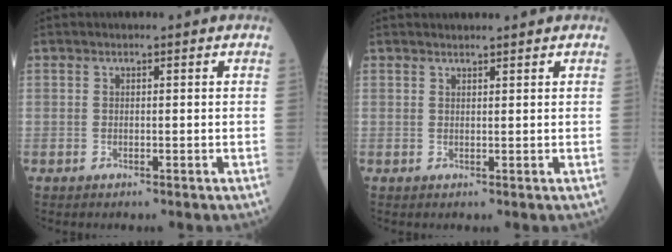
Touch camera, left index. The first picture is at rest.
{"total": 2.6, "force": [2.5, 0.0, 0.7], "torque": [-0.009, 0.017, 0.035]}